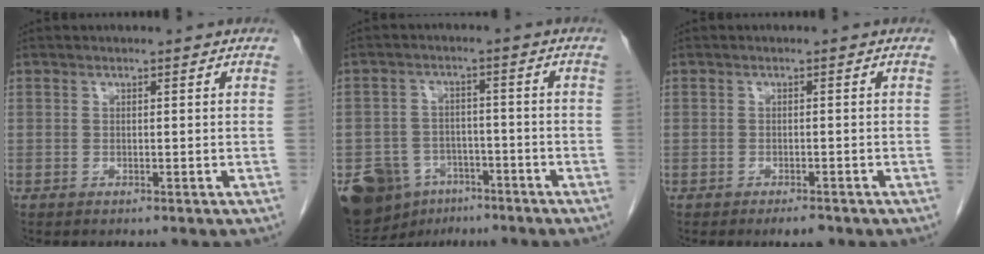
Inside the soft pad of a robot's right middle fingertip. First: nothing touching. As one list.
[{"total": 13.5, "force": [-7.8, 9.4, 5.8], "torque": [-0.136, 0.007, -0.116]}, {"total": 2.1, "force": [-1.6, 0.6, 1.3], "torque": [-0.019, -0.002, -0.018]}]